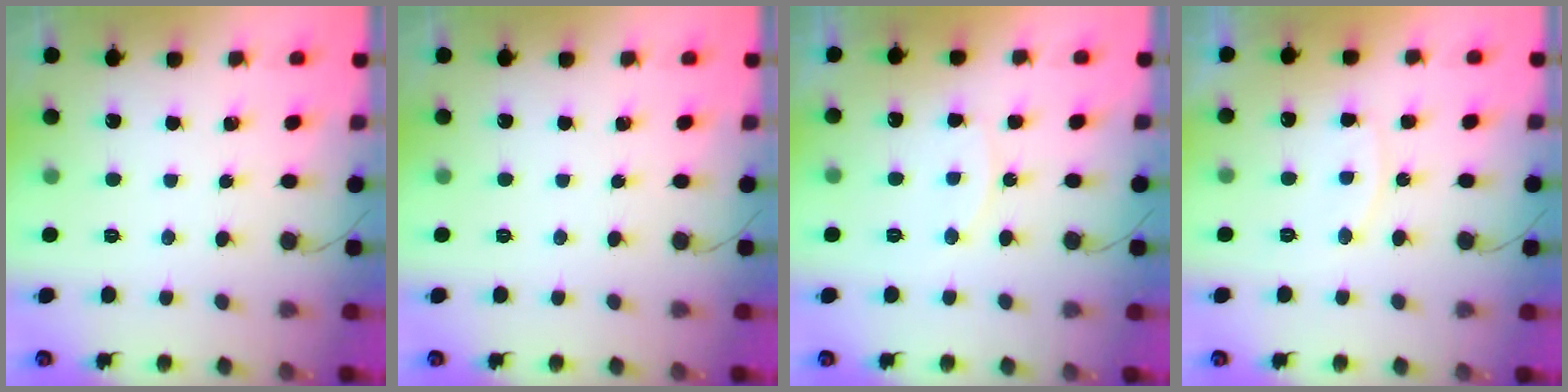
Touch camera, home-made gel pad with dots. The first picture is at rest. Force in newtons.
{"total": 0.0}
{"total": 6.9, "press": 6.9, "slide": 0.3}
{"total": 7.4, "press": 7.4, "slide": 0.3}